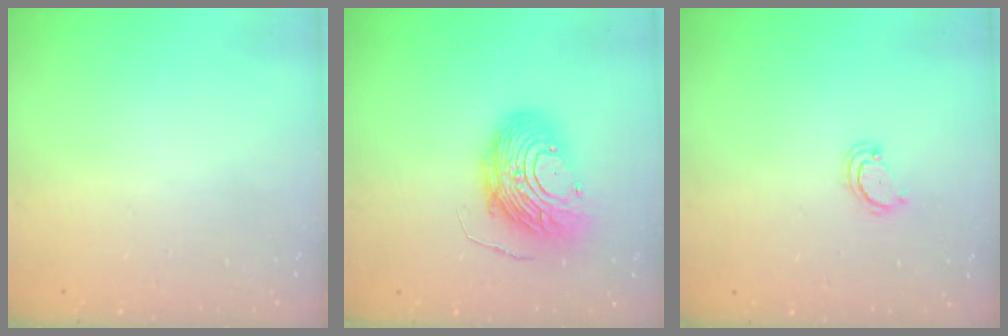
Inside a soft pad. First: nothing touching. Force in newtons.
{"total": 13.5, "press": 13.4, "slide": 1.0}
{"total": 2.6, "press": 2.6, "slide": 0.3}